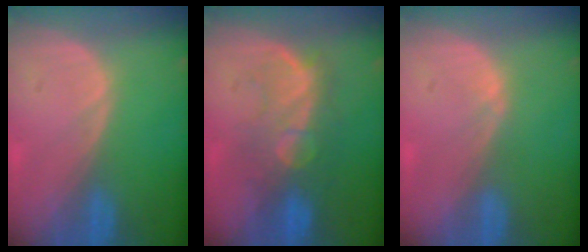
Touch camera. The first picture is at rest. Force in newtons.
{"total": 8.8, "press": 8.2, "slide": 3.2}
{"total": 0.7, "press": 0.7, "slide": 0.3}